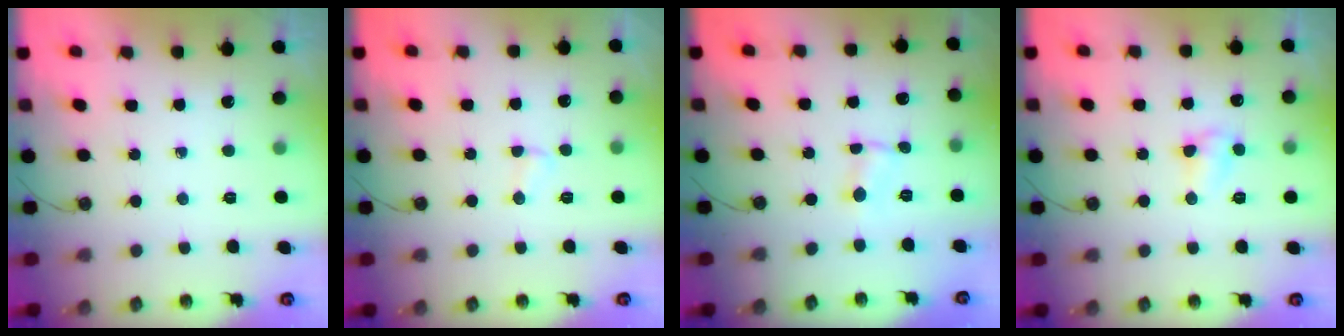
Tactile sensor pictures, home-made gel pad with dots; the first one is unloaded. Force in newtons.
{"total": 2.6, "press": 2.6, "slide": 0.2}
{"total": 0.8, "press": 0.8, "slide": 0.1}
{"total": 4.2, "press": 4.2, "slide": 0.5}